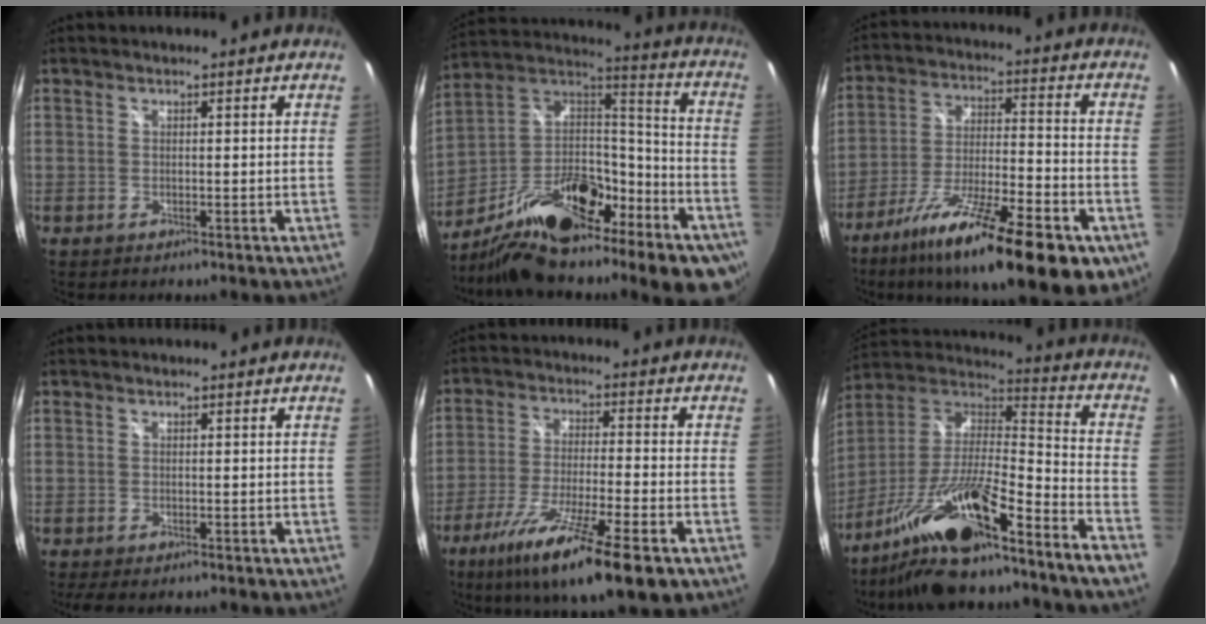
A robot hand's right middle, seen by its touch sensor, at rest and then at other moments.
{"total": 28.6, "force": [-16.7, 10.7, 20.7], "torque": [-0.327, -0.013, -0.265]}
{"total": 23.6, "force": [-14.4, 5.9, 17.7], "torque": [-0.294, -0.043, -0.227]}
{"total": 2.1, "force": [-1.4, 0.6, 1.4], "torque": [-0.027, -0.010, -0.019]}
{"total": 17.2, "force": [-10.1, 2.4, 13.7], "torque": [-0.262, -0.054, -0.176]}
{"total": 19.3, "force": [-12.8, 0.9, 14.5], "torque": [-0.259, -0.016, -0.239]}